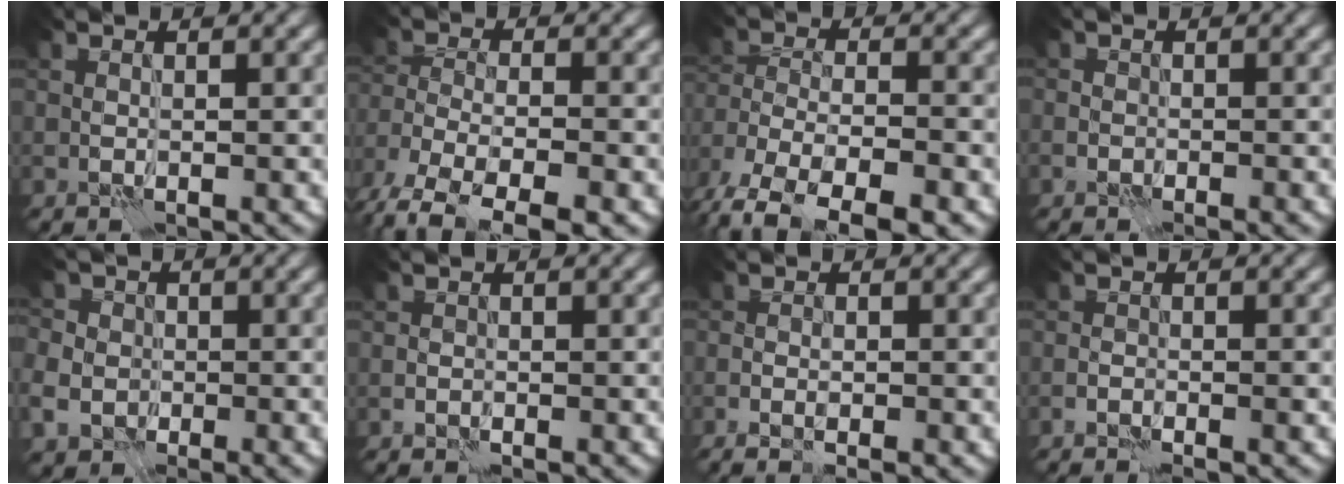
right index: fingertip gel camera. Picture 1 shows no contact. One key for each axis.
{"total": 7.2, "fx": -4.9, "fy": 2.9, "fz": 4.4, "tx": -0.081, "ty": -0.009, "tz": -0.090}
{"total": 8.4, "fx": -5.7, "fy": 3.6, "fz": 5.1, "tx": -0.094, "ty": -0.005, "tz": -0.101}
{"total": 1.1, "fx": -1.0, "fy": 0.2, "fz": 0.0, "tx": 0.002, "ty": 0.001, "tz": -0.016}
{"total": 5.2, "fx": -1.9, "fy": 4.4, "fz": 2.0, "tx": -0.037, "ty": -0.005, "tz": -0.036}
{"total": 0.6, "fx": -0.6, "fy": 0.0, "fz": -0.1, "tx": 0.002, "ty": 0.003, "tz": -0.010}
{"total": 2.1, "fx": -1.1, "fy": 0.5, "fz": 1.7, "tx": -0.022, "ty": 0.006, "tz": -0.014}
{"total": 1.7, "fx": -1.5, "fy": 0.2, "fz": 0.7, "tx": -0.007, "ty": 0.009, "tz": -0.028}